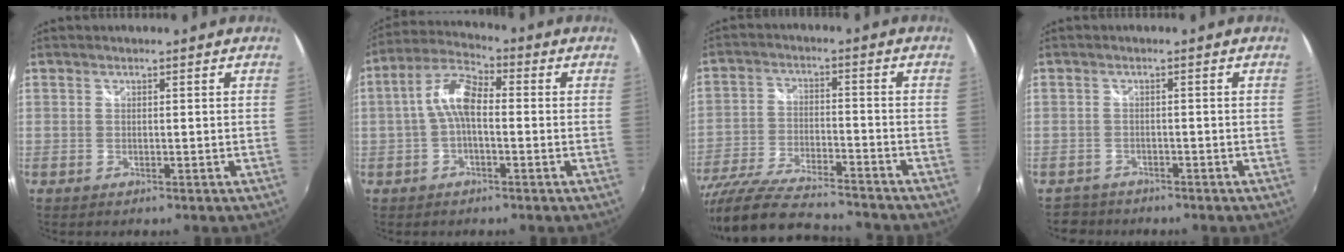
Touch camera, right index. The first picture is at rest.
{"total": 7.4, "force": [-0.6, 3.2, 6.6], "torque": [-0.142, 0.024, -0.016]}
{"total": 20.9, "force": [-18.1, 3.8, 9.7], "torque": [-0.198, -0.050, -0.303]}
{"total": 3.2, "force": [-2.7, 1.7, -0.3], "torque": [-0.008, 0.003, -0.048]}